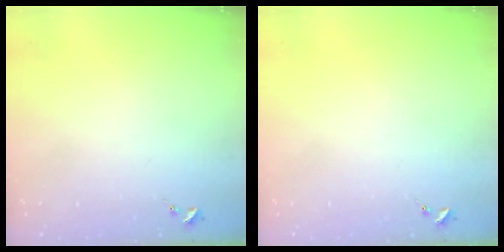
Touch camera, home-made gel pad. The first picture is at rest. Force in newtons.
{"total": 0.0}